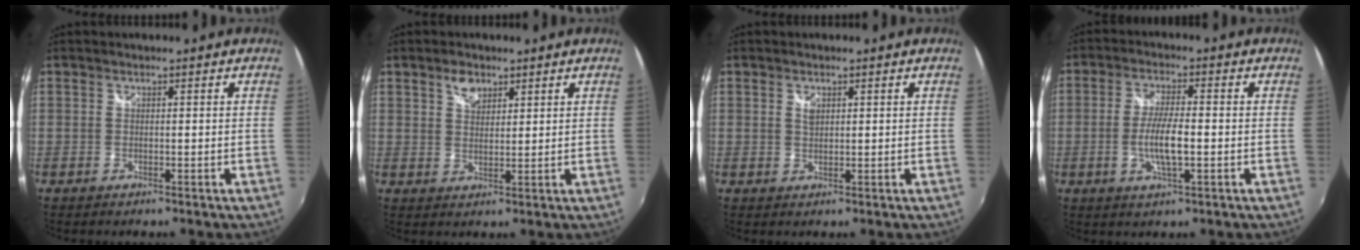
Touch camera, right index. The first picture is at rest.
{"total": 3.9, "force": [2.4, 2.3, 2.0], "torque": [-0.027, 0.008, 0.044]}
{"total": 1.8, "force": [0.7, 1.1, 1.2], "torque": [-0.019, 0.001, 0.012]}
{"total": 6.9, "force": [-1.5, 1.4, 6.6], "torque": [-0.128, -0.003, -0.026]}